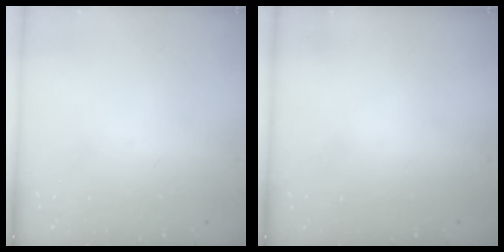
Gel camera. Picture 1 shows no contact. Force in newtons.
{"total": 0.0}